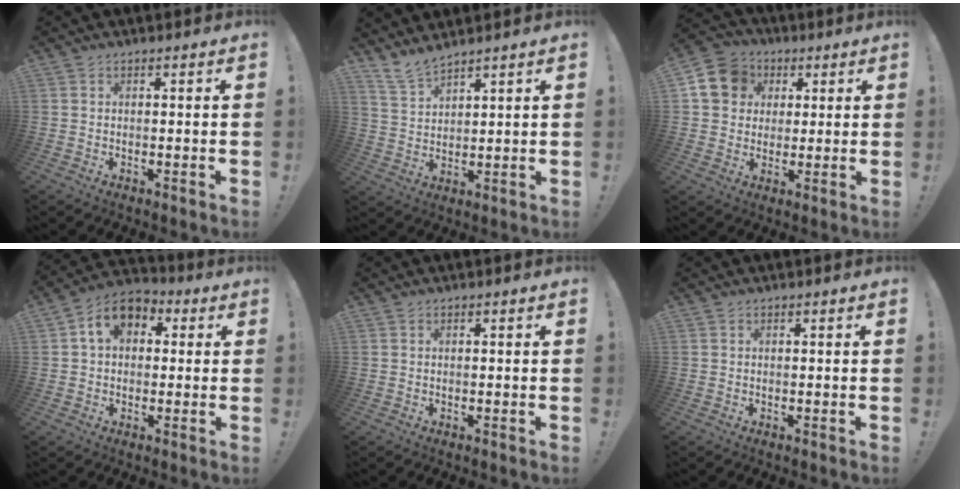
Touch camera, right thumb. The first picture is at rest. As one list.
[{"total": 6.7, "force": [6.2, 1.6, 2.3], "torque": [-0.060, -0.034, 0.120]}, {"total": 12.5, "force": [3.4, 10.9, 4.9], "torque": [-0.065, 0.000, 0.073]}, {"total": 8.9, "force": [2.7, 6.5, 5.5], "torque": [-0.094, 0.010, 0.055]}, {"total": 0.0}, {"total": 0.0}]